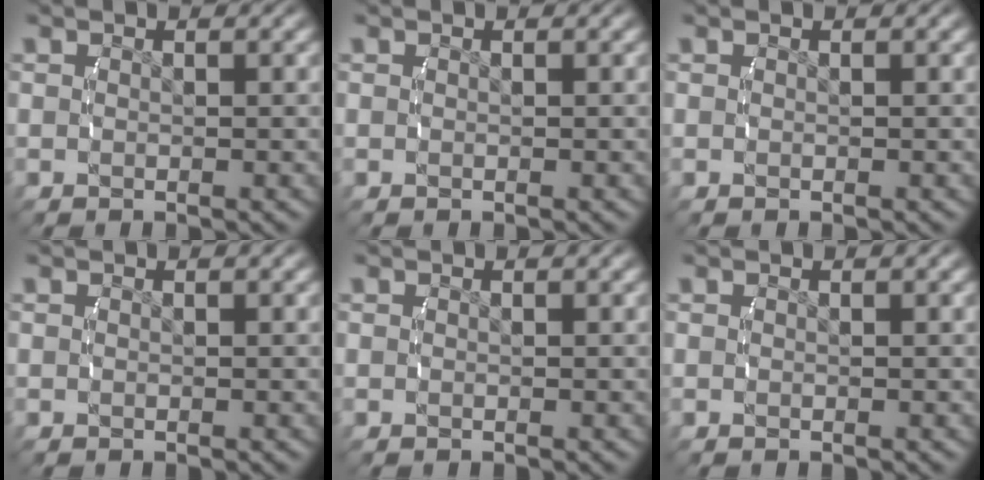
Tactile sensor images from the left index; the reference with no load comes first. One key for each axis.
{"total": 0.0}
{"total": 0.0}
{"total": 0.0}
{"total": 0.0}
{"total": 0.0}